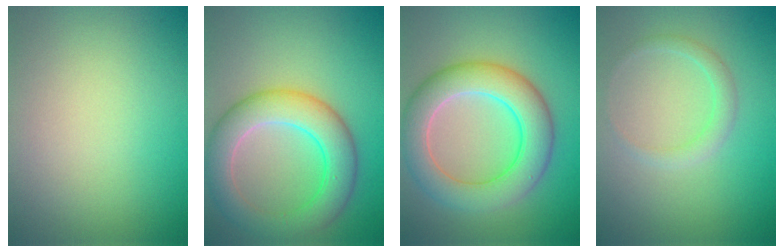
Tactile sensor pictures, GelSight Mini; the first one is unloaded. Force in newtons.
{"total": 6.6, "press": 6.6, "slide": 0.3}
{"total": 7.1, "press": 7.1, "slide": 0.3}
{"total": 1.6, "press": 1.6, "slide": 0.2}